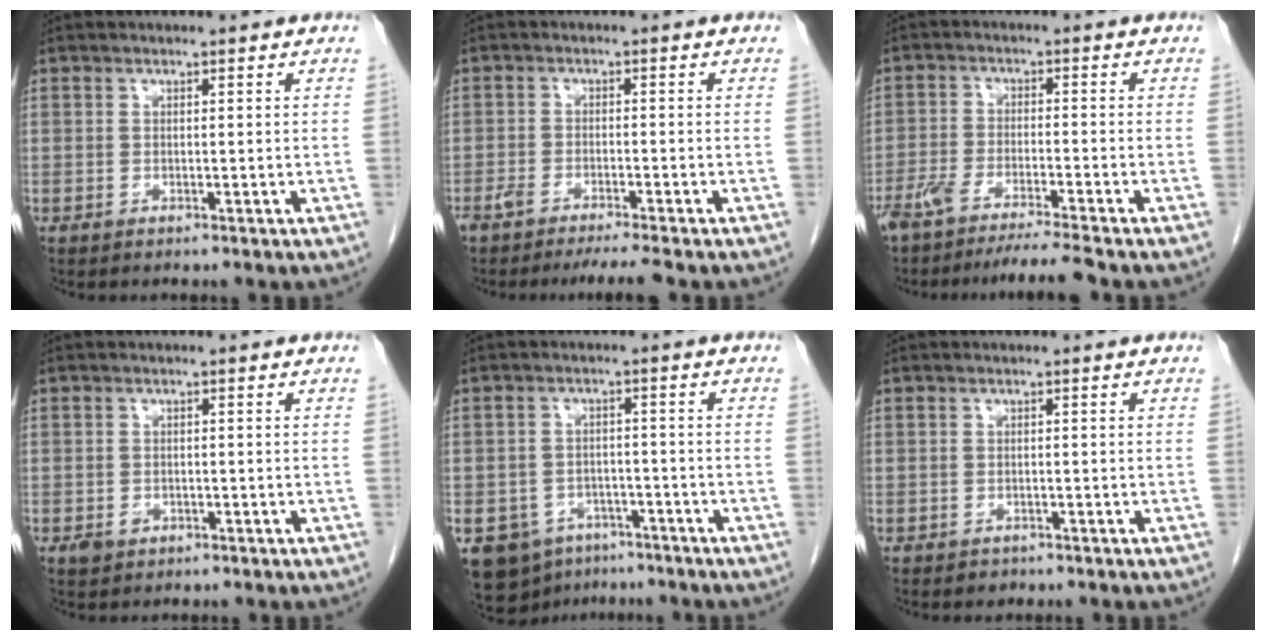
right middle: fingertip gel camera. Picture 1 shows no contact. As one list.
[{"total": 5.4, "force": [-4.4, -0.1, 3.0], "torque": [-0.045, -0.007, -0.070]}, {"total": 8.8, "force": [-7.5, -1.0, 4.5], "torque": [-0.062, -0.020, -0.123]}, {"total": 1.7, "force": [-0.8, 1.3, 0.7], "torque": [-0.012, 0.003, -0.005]}, {"total": 9.7, "force": [-6.0, 6.9, 3.3], "torque": [-0.067, 0.009, -0.086]}, {"total": 1.1, "force": [-0.8, 0.8, 0.1], "torque": [-0.005, 0.002, -0.009]}]